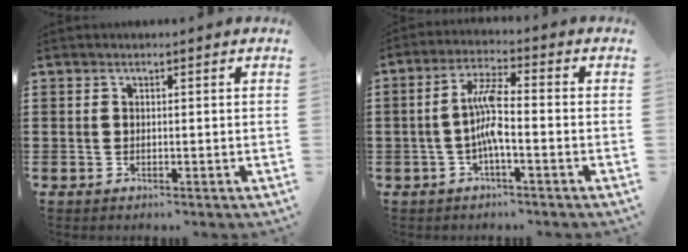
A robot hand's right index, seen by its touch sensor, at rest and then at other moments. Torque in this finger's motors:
{"motor_torque": [1.60, -0.54, 0.29, 0.21]}